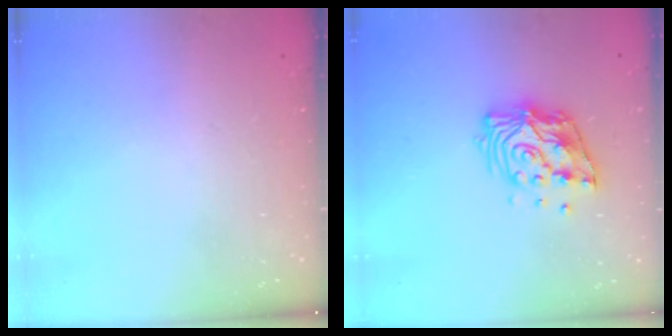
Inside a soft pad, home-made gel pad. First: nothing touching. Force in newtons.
{"total": 13.0, "press": 12.9, "slide": 1.1}